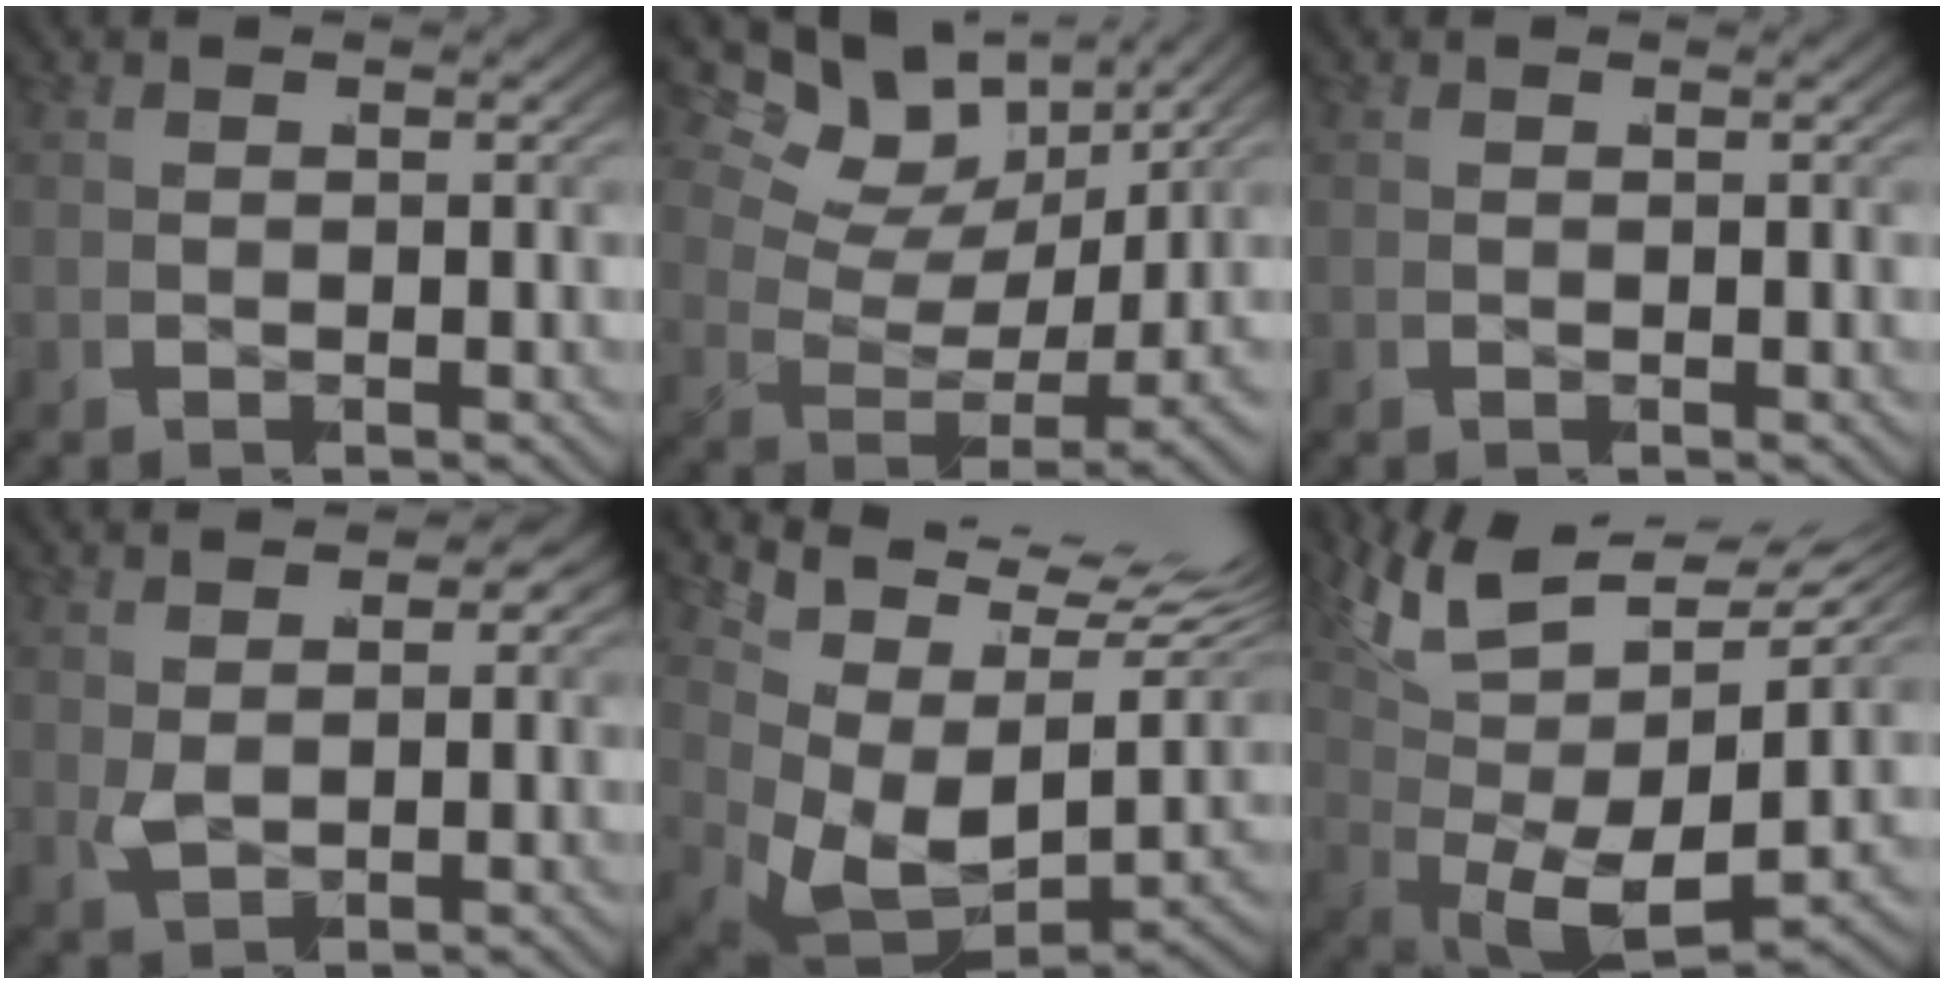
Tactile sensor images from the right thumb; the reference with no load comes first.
{"total": 5.3, "force": [3.0, 2.8, 3.4], "torque": [-0.065, 0.001, 0.044]}
{"total": 0.0}
{"total": 2.6, "force": [0.7, 1.9, 1.7], "torque": [-0.028, -0.010, 0.017]}
{"total": 14.5, "force": [3.5, 9.3, 10.5], "torque": [-0.170, 0.002, 0.043]}
{"total": 12.7, "force": [2.5, 8.3, 9.3], "torque": [-0.205, -0.032, 0.050]}